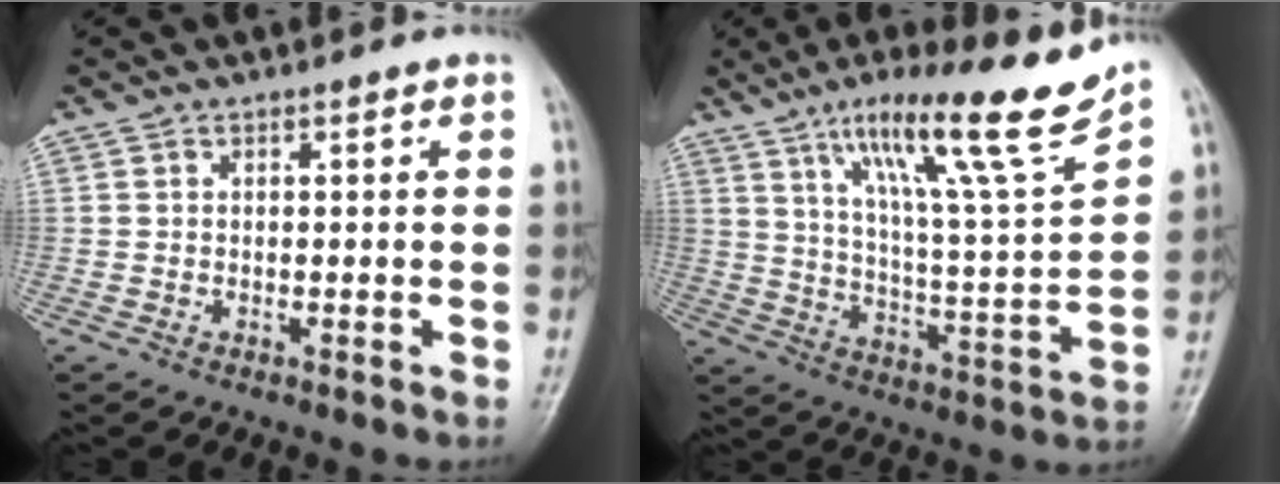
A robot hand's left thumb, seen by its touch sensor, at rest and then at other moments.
{"total": 19.8, "force": [13.5, 1.5, 14.3], "torque": [-0.206, -0.070, 0.220]}